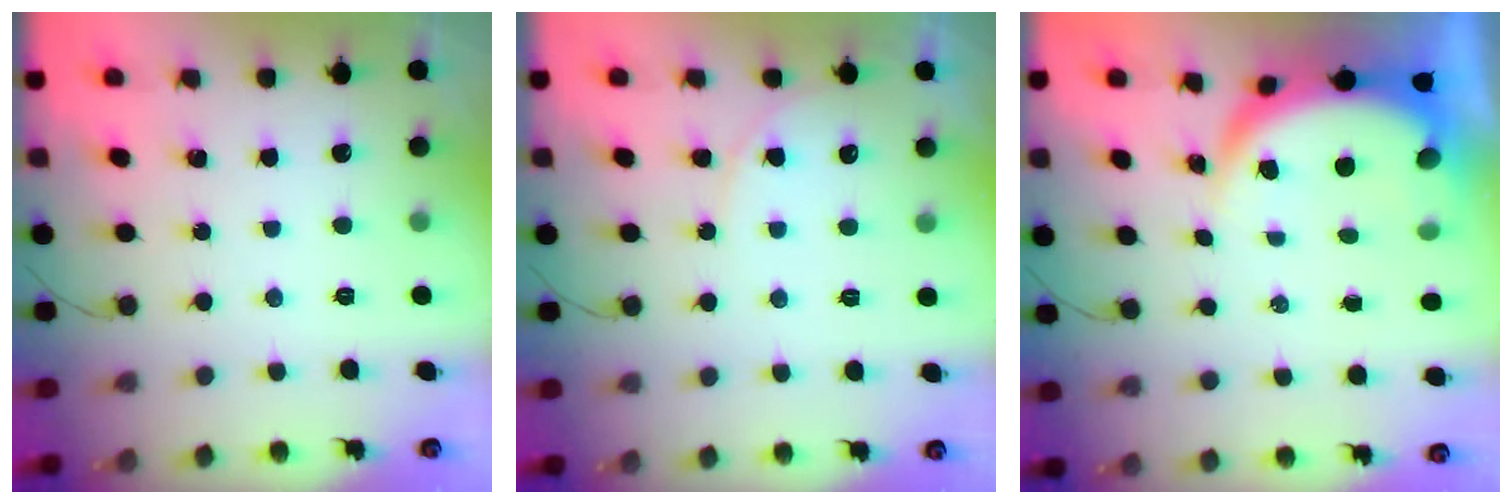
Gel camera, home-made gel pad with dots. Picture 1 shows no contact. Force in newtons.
{"total": 5.5, "press": 5.5, "slide": 0.5}
{"total": 7.3, "press": 7.3, "slide": 0.8}